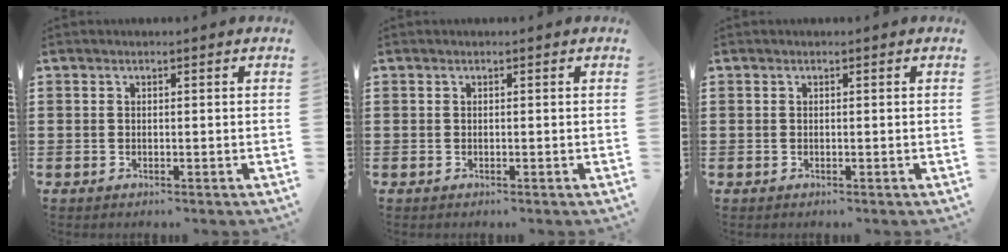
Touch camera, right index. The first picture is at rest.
{"total": 0.0}
{"total": 0.0}